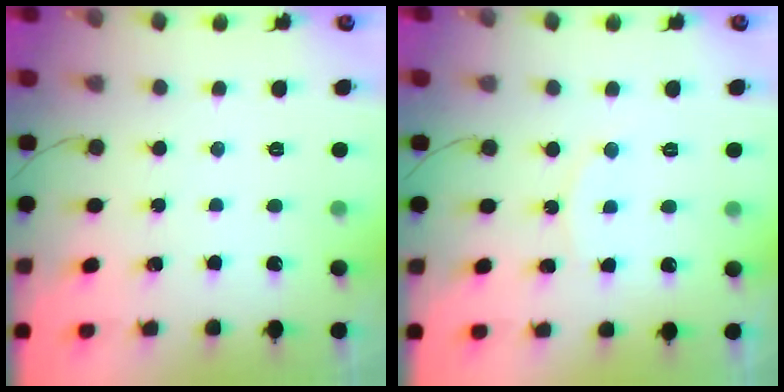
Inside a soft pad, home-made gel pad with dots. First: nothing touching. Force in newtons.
{"total": 6.5, "press": 6.5, "slide": 0.7}